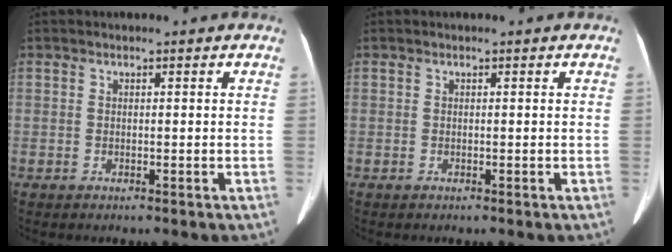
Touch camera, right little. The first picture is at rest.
{"total": 0.0}